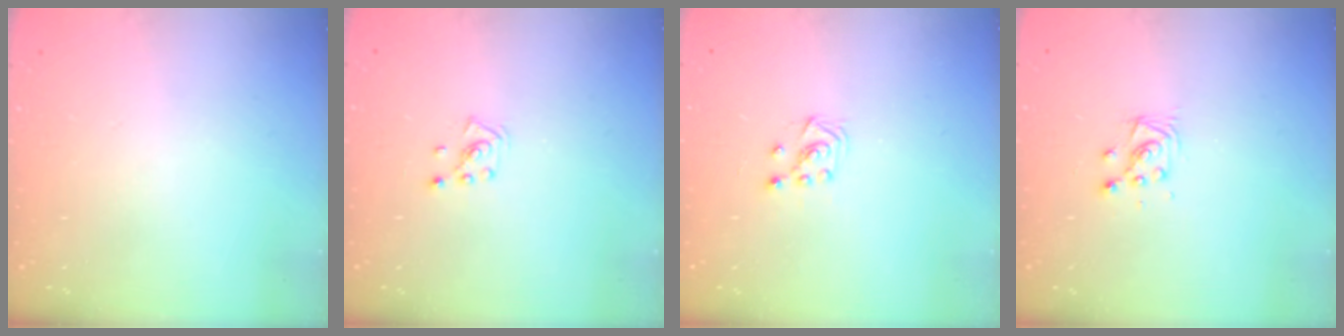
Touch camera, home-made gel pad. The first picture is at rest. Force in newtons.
{"total": 2.7, "press": 2.7, "slide": 0.5}
{"total": 4.4, "press": 4.4, "slide": 0.5}
{"total": 4.8, "press": 4.8, "slide": 0.5}